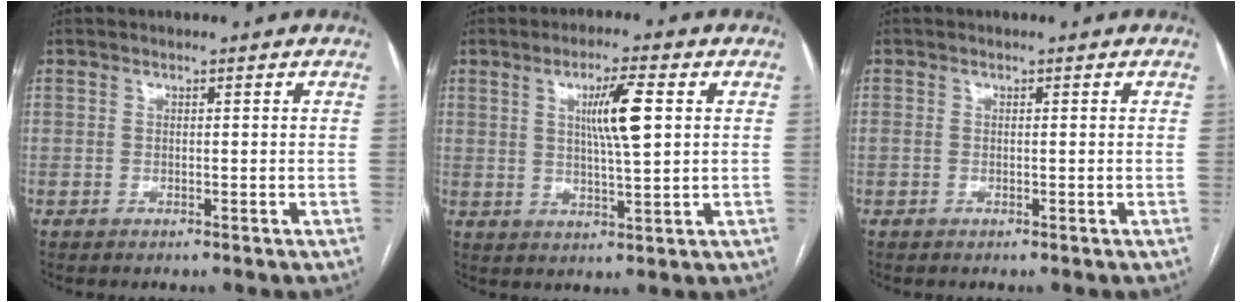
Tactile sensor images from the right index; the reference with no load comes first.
{"total": 7.4, "force": [2.0, 0.5, 7.1], "torque": [-0.125, 0.001, 0.034]}
{"total": 0.0}